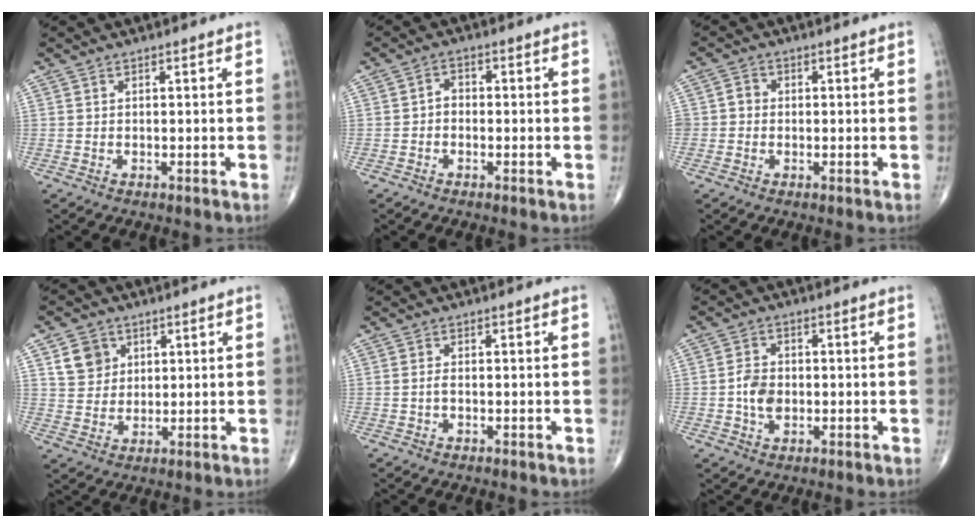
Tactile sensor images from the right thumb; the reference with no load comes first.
{"total": 2.2, "force": [-0.6, 1.7, 1.3], "torque": [-0.006, 0.010, -0.024]}
{"total": 2.4, "force": [-0.4, 2.3, 0.8], "torque": [0.004, 0.008, -0.014]}
{"total": 6.4, "force": [2.6, 5.4, 2.1], "torque": [-0.014, -0.011, 0.050]}
{"total": 1.0, "force": [-0.3, 0.6, 0.8], "torque": [-0.015, 0.002, -0.006]}
{"total": 4.9, "force": [-0.7, 3.6, 3.2], "torque": [-0.052, 0.007, -0.016]}